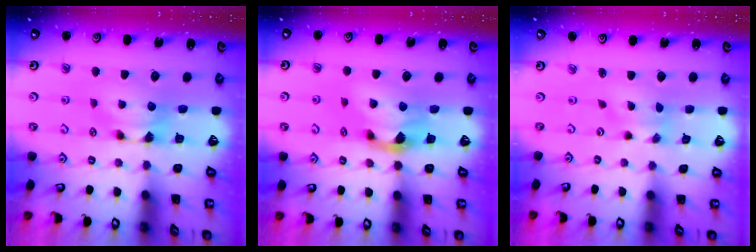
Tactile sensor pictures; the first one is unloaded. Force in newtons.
{"total": 2.9, "press": 2.6, "slide": 1.5}
{"total": 1.7, "press": 1.3, "slide": 1.1}